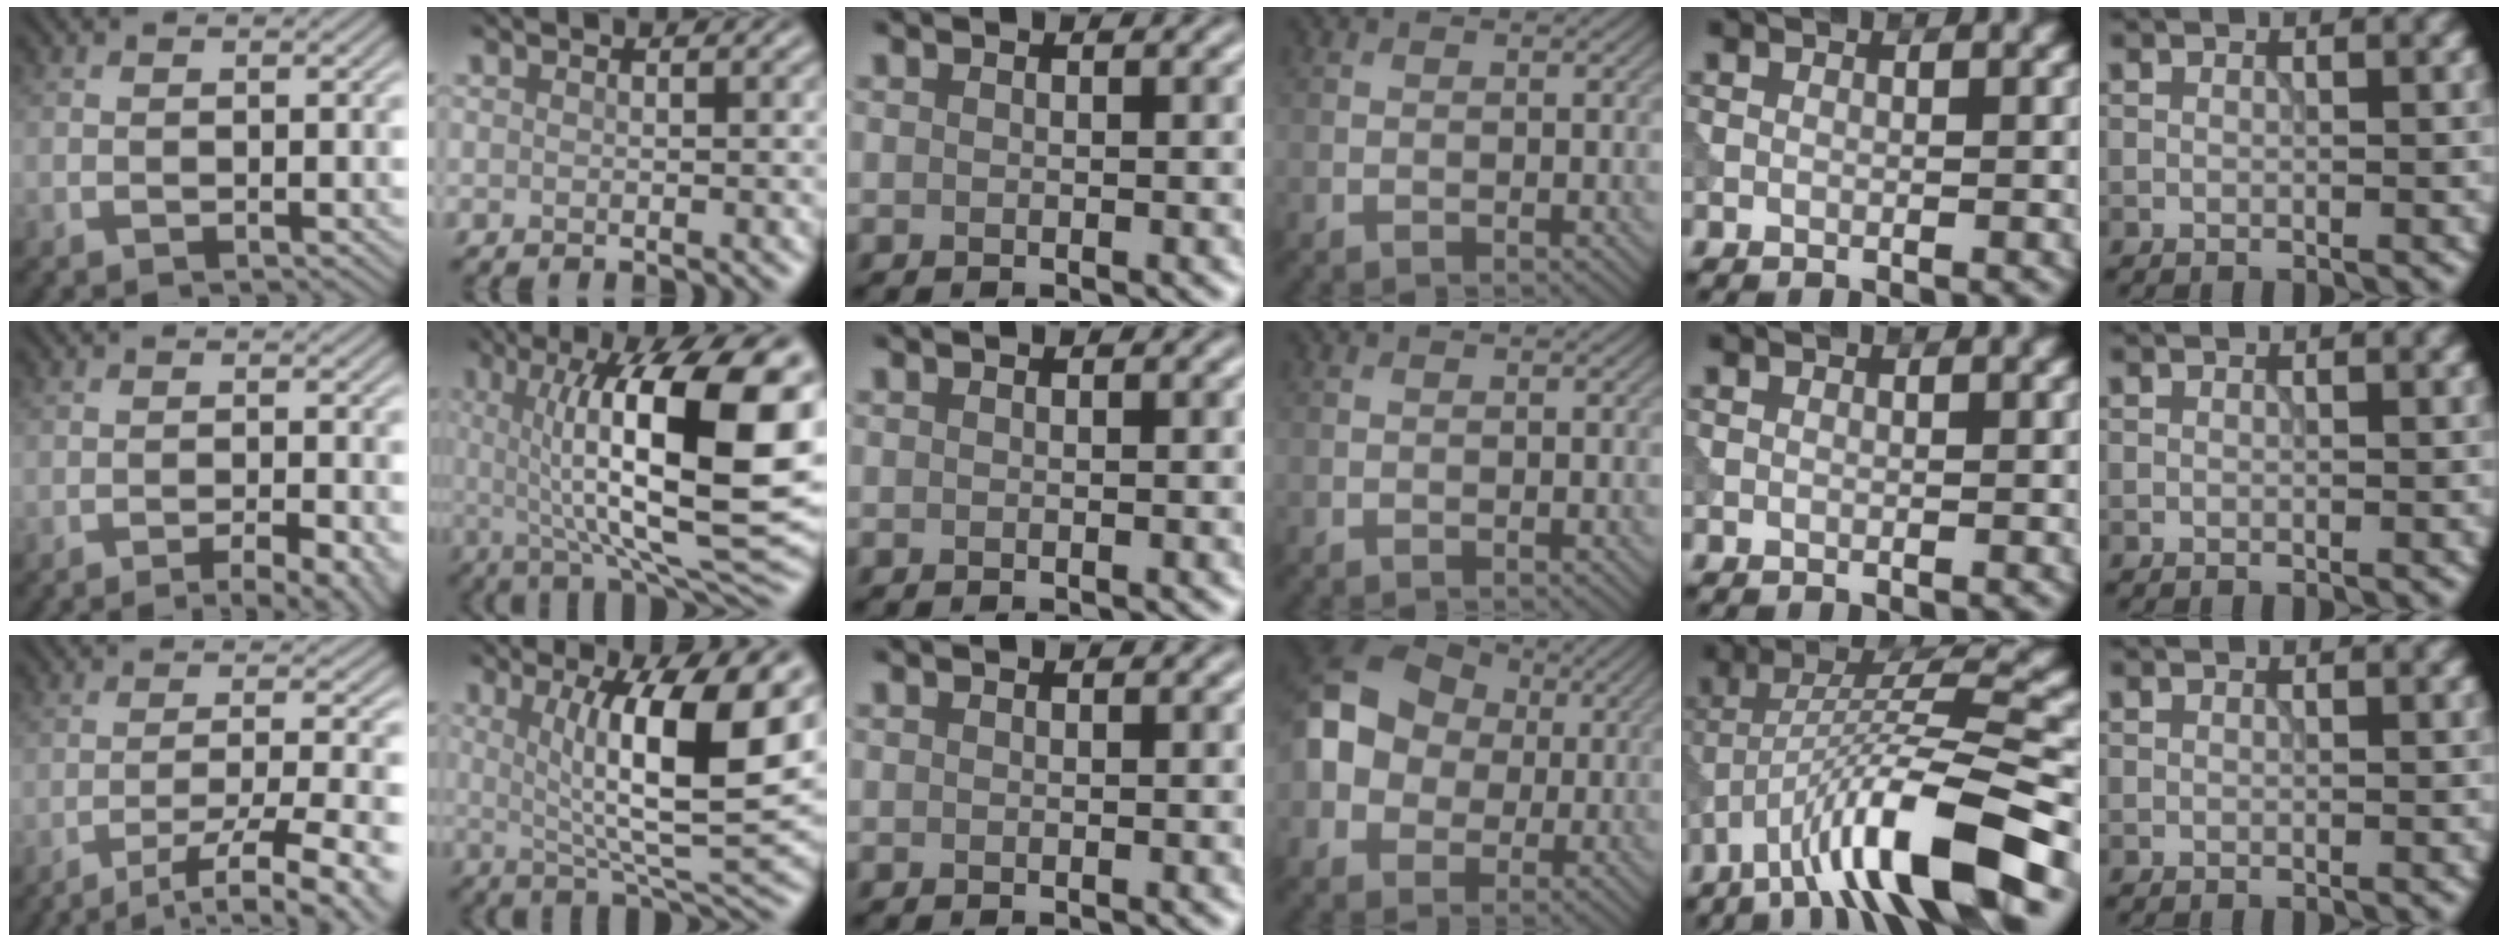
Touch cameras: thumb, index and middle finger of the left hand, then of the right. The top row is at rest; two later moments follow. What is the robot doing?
{"motion": "extract", "object": "tissue"}